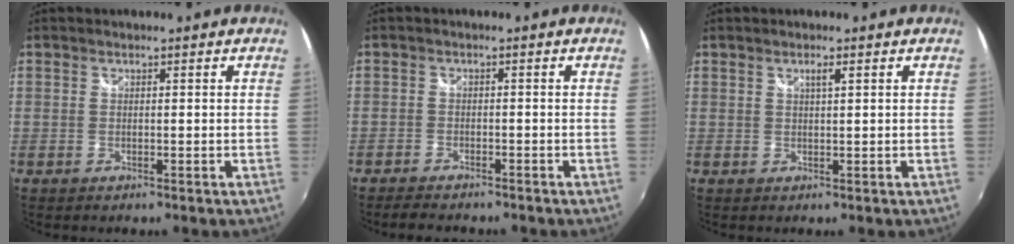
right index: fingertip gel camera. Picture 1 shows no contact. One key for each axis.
{"total": 4.2, "fx": -3.8, "fy": 1.3, "fz": 1.3, "tx": -0.044, "ty": -0.006, "tz": -0.063}
{"total": 1.5, "fx": 0.7, "fy": -0.1, "fz": 1.3, "tx": -0.020, "ty": 0.001, "tz": 0.011}